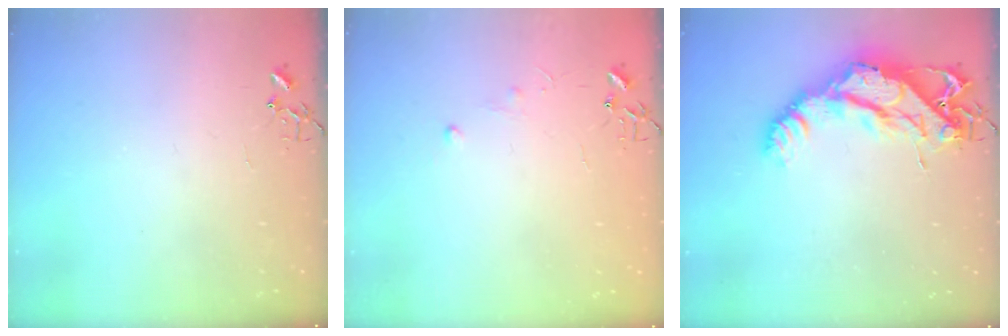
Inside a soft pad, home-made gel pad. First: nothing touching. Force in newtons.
{"total": 4.0, "press": 4.0, "slide": 0.5}
{"total": 15.1, "press": 15.0, "slide": 1.6}